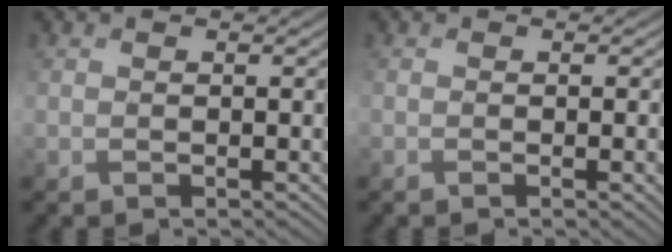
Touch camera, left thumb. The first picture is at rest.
{"total": 1.4, "force": [-0.1, 0.2, 1.4], "torque": [-0.021, -0.002, -0.002]}